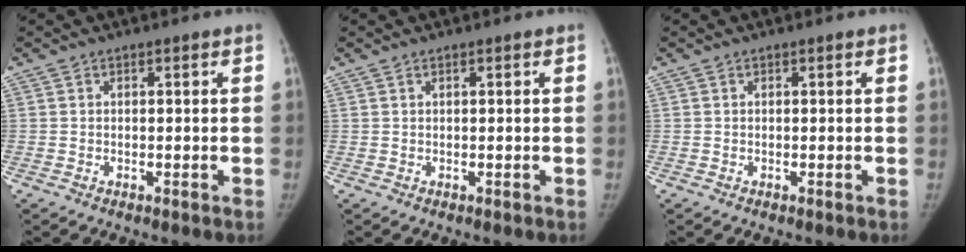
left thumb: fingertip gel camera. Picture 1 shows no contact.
{"total": 0.0}
{"total": 0.0}